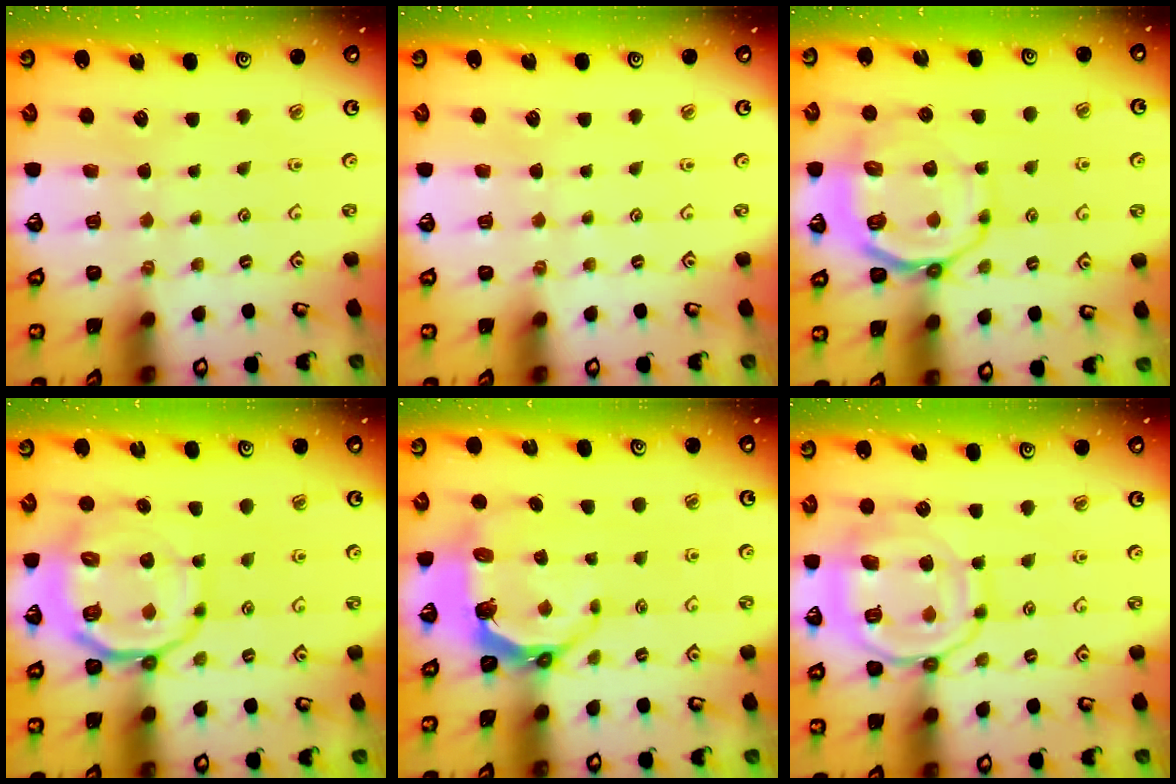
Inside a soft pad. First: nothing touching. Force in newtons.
{"total": 0.0}
{"total": 11.1, "press": 10.7, "slide": 3.0}
{"total": 11.9, "press": 11.6, "slide": 2.8}
{"total": 5.3, "press": 4.1, "slide": 3.5}
{"total": 13.4, "press": 13.4, "slide": 1.2}